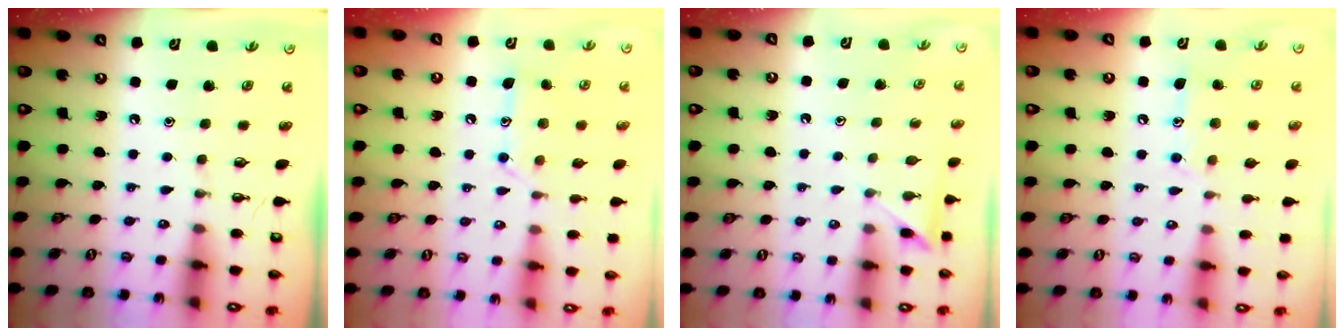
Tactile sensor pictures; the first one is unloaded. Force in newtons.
{"total": 12.8, "press": 12.8, "slide": 0.8}
{"total": 3.6, "press": 3.6, "slide": 0.4}
{"total": 10.3, "press": 10.3, "slide": 0.8}